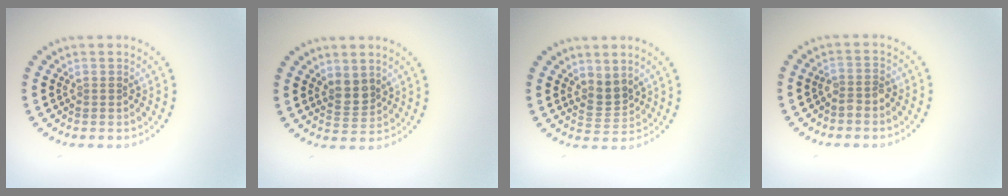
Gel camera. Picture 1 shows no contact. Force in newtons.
{"total": 2.0, "press": 1.7, "slide": 0.9}
{"total": 2.2, "press": 1.6, "slide": 1.5}
{"total": 1.5, "press": 1.3, "slide": 0.9}